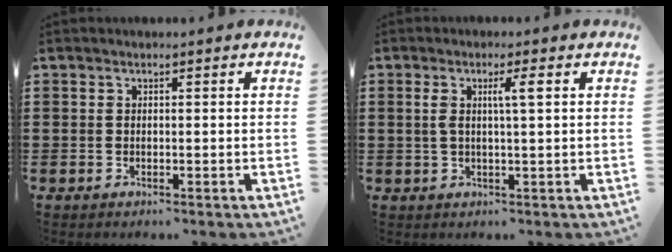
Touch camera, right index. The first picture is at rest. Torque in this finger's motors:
{"motor_torque": [0.16, -0.05, 0.12, 0.05]}